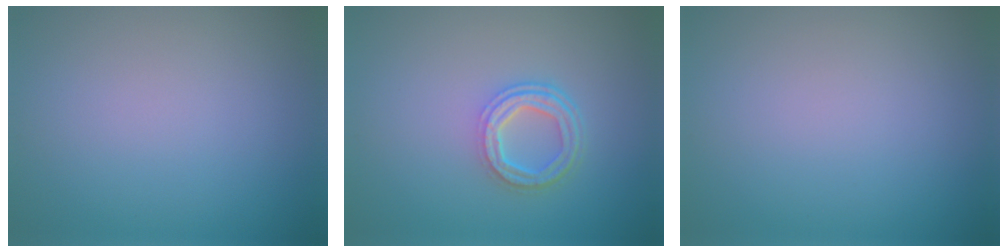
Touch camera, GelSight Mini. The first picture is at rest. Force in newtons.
{"total": 3.8, "press": 2.9, "slide": 2.5}
{"total": 0.0}